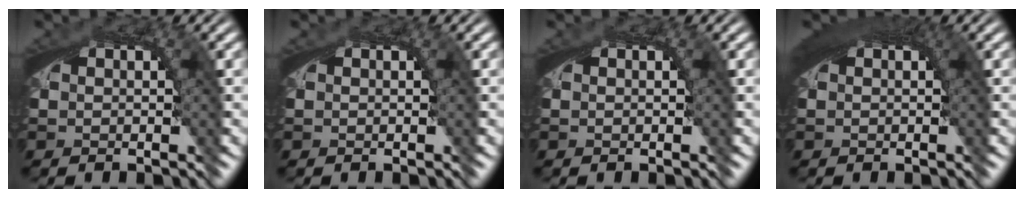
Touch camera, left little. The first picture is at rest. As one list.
[{"total": 0.0}, {"total": 0.0}, {"total": 2.9, "force": [1.2, 0.7, 2.6], "torque": [-0.030, 0.011, 0.016]}]